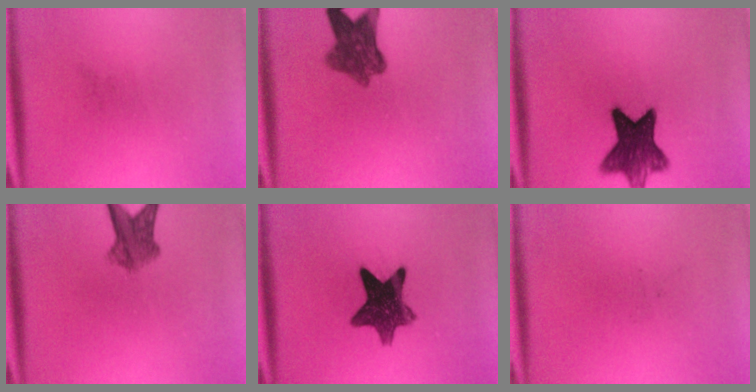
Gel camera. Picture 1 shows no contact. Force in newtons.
{"total": 7.4}
{"total": 10.2}
{"total": 5.1}
{"total": 10.6}
{"total": 0.0}